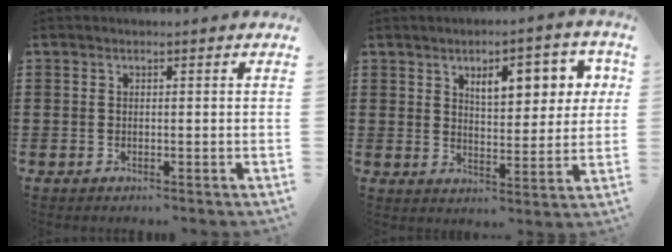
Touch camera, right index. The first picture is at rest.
{"total": 7.3, "force": [3.3, 3.3, 5.7], "torque": [-0.081, -0.005, 0.047]}